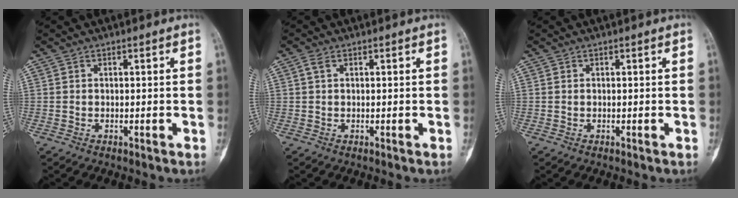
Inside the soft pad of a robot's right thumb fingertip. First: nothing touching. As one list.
[{"total": 1.2, "force": [0.5, 0.6, 1.0], "torque": [-0.027, 0.012, 0.012]}, {"total": 0.0}]